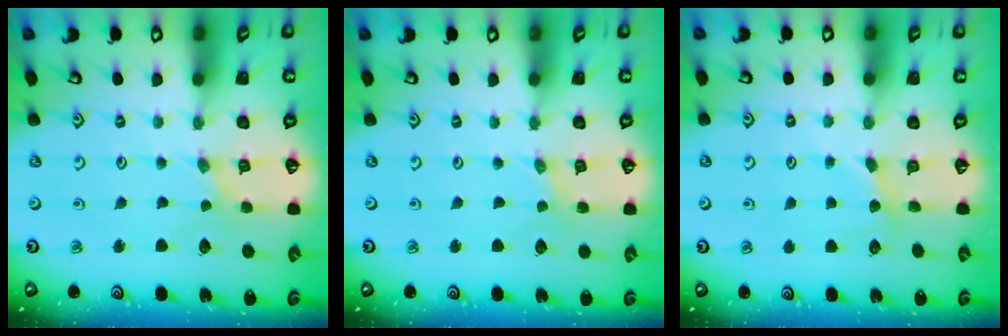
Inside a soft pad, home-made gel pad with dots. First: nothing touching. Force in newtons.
{"total": 0.5, "press": 0.5, "slide": 0.1}
{"total": 2.8, "press": 2.8, "slide": 0.5}